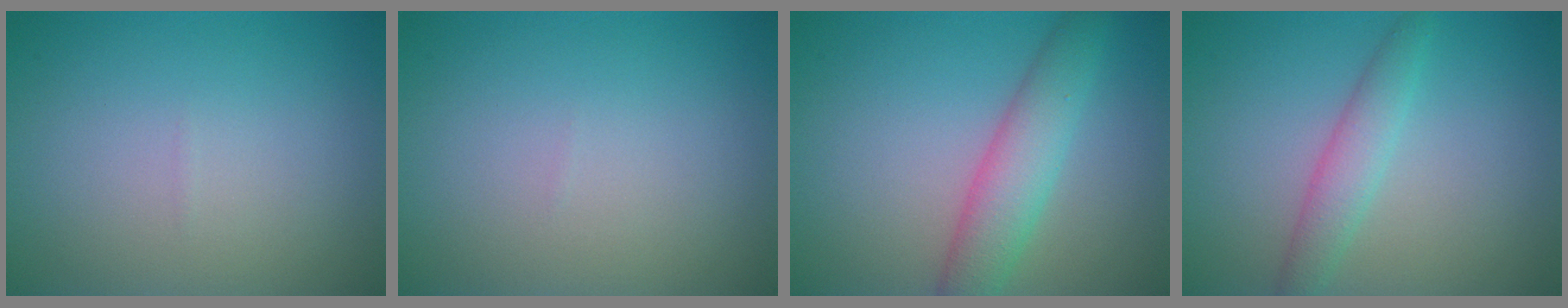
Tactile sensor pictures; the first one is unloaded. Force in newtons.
{"total": 0.0}
{"total": 4.3, "press": 4.3, "slide": 0.2}
{"total": 2.7, "press": 2.7, "slide": 0.0}